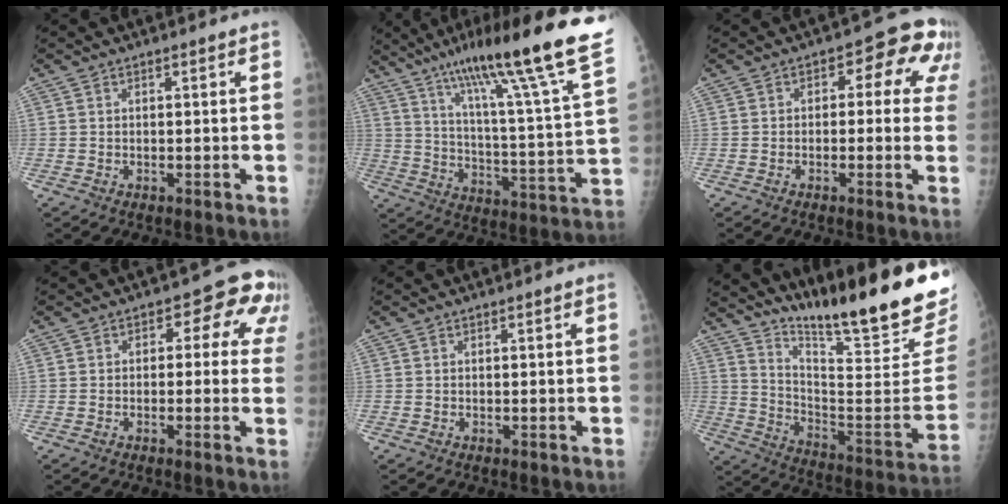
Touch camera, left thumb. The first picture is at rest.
{"total": 27.1, "force": [18.2, 2.2, 19.9], "torque": [-0.299, -0.062, 0.276]}
{"total": 9.3, "force": [2.4, 5.4, 7.1], "torque": [-0.029, 0.022, 0.015]}
{"total": 8.3, "force": [2.0, 5.1, 6.2], "torque": [-0.018, 0.019, 0.009]}
{"total": 0.0}
{"total": 24.4, "force": [19.9, 1.8, 14.0], "torque": [-0.193, -0.146, 0.303]}